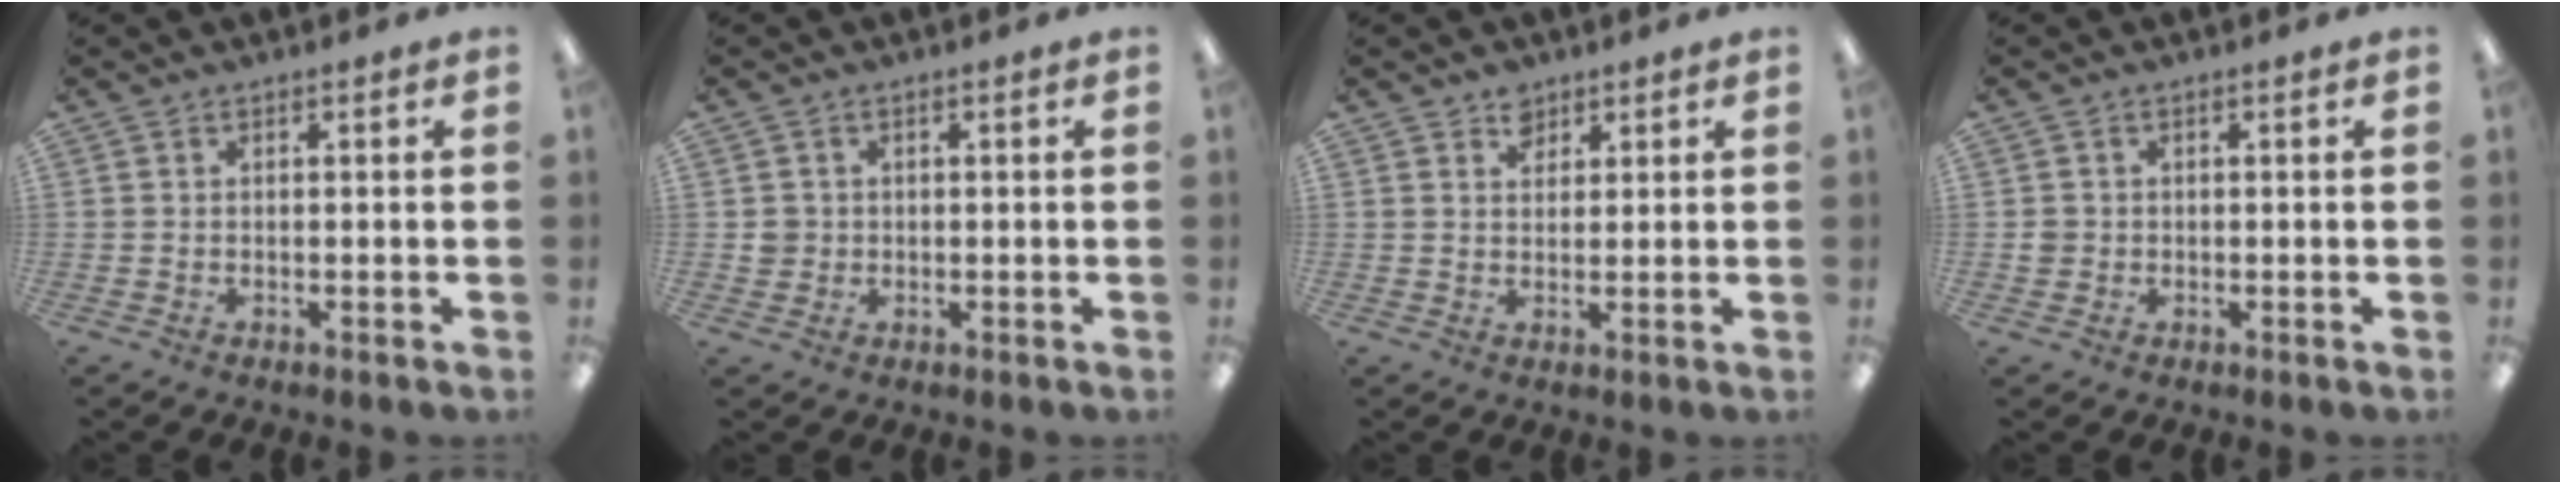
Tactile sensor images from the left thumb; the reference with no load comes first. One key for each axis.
{"total": 2.5, "fx": 0.2, "fy": 2.5, "fz": 0.5, "tx": -0.011, "ty": 0.005, "tz": 0.003}
{"total": 3.6, "fx": 2.6, "fy": 2.4, "fz": 0.9, "tx": -0.008, "ty": -0.006, "tz": 0.046}
{"total": 1.7, "fx": 0.0, "fy": 1.7, "fz": 0.5, "tx": -0.008, "ty": 0.004, "tz": -0.002}